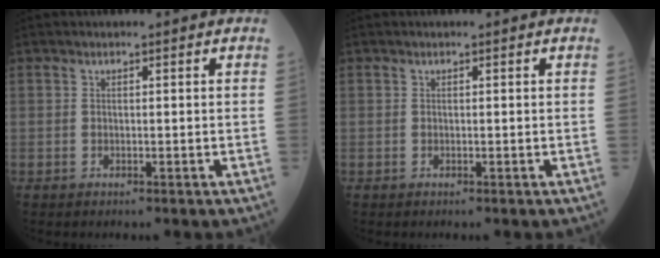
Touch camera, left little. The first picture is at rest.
{"total": 0.0}